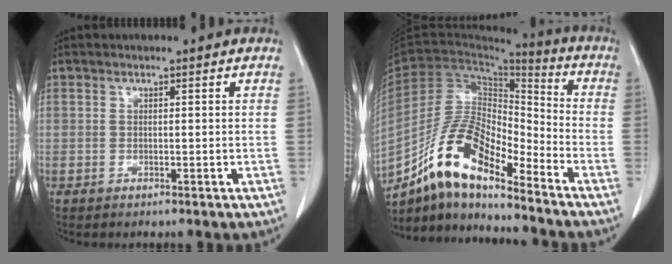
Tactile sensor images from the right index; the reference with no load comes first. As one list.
[{"total": 13.8, "force": [-10.1, 3.7, 8.5], "torque": [-0.164, 0.023, -0.185]}]